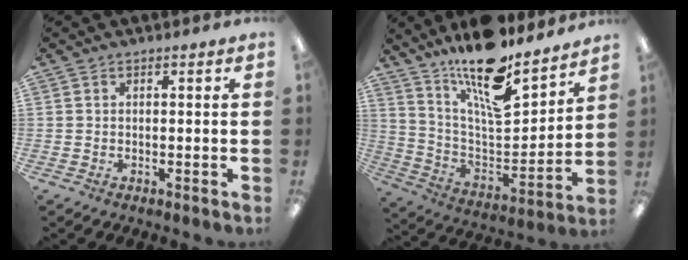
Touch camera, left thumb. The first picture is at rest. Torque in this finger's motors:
{"motor_torque": [2.57, 1.01, 1.60, -1.17, 0.42]}